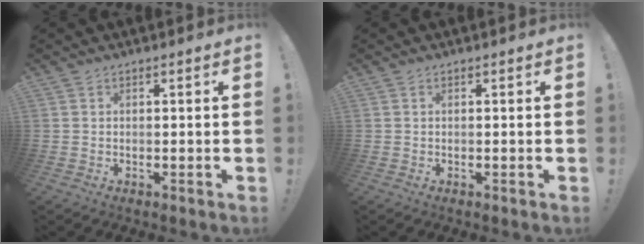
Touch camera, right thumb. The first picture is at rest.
{"total": 0.0}